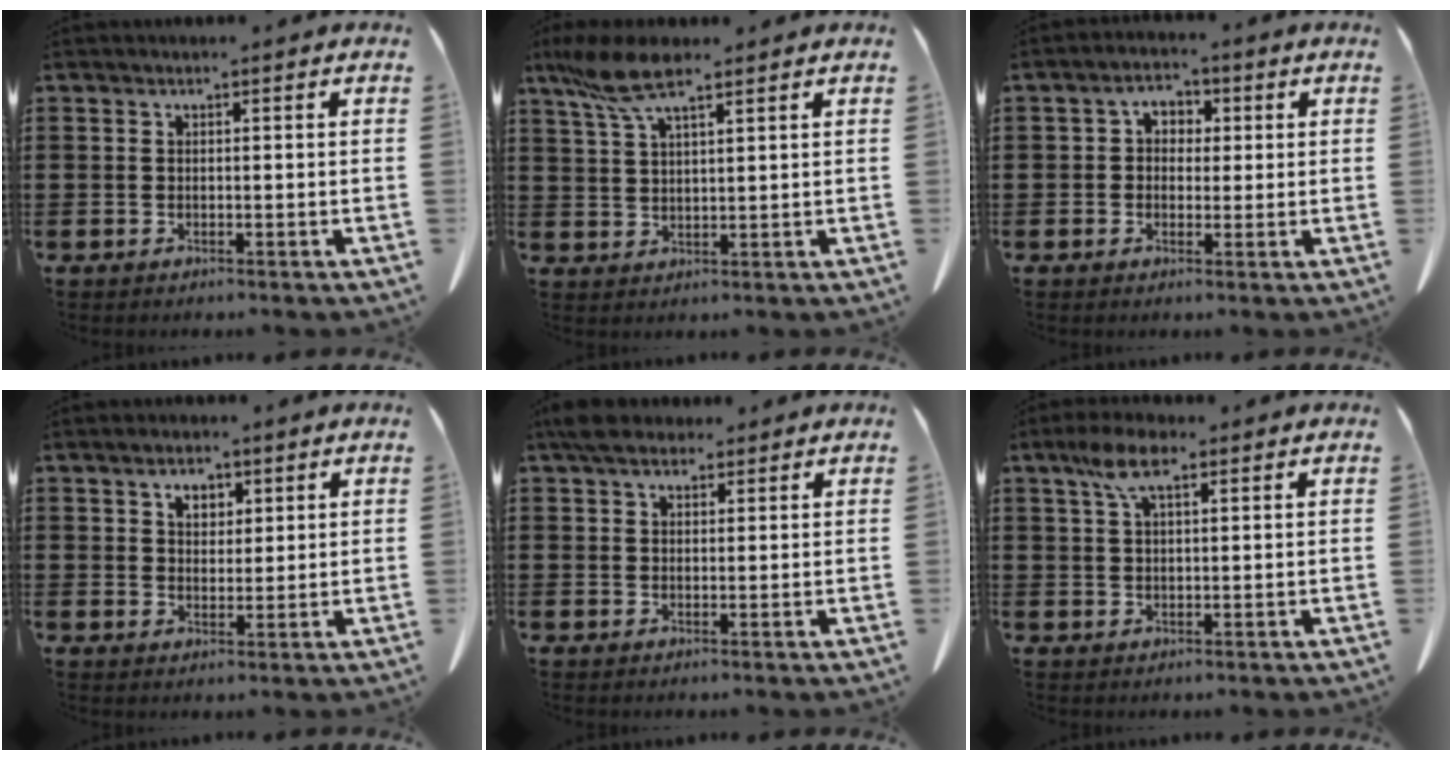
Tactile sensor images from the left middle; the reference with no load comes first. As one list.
[{"total": 7.4, "force": [5.2, 1.6, 5.1], "torque": [-0.128, -0.012, 0.091]}, {"total": 2.9, "force": [0.3, 2.5, 1.6], "torque": [-0.034, 0.009, -0.002]}, {"total": 3.6, "force": [2.1, 2.3, 1.9], "torque": [-0.030, 0.003, 0.033]}, {"total": 4.3, "force": [3.5, 1.7, 1.9], "torque": [-0.047, 0.001, 0.066]}, {"total": 5.9, "force": [3.1, 2.0, 4.6], "torque": [-0.099, 0.007, 0.055]}]